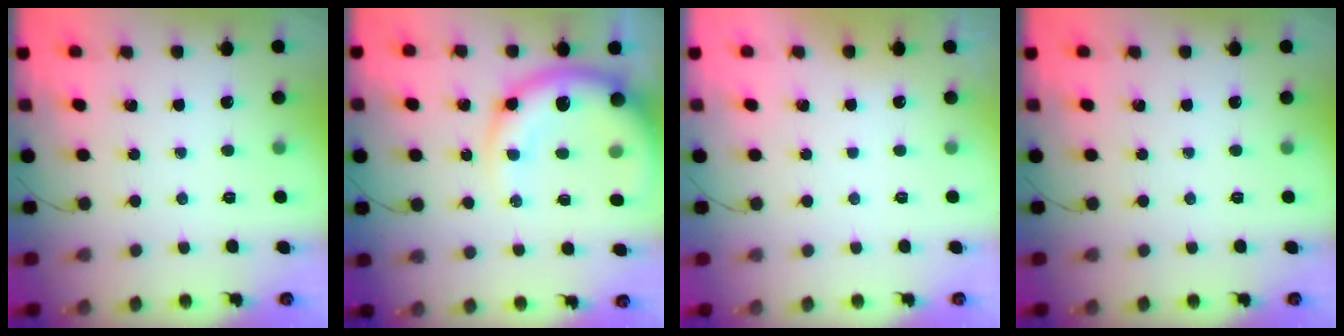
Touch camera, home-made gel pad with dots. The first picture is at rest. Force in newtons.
{"total": 16.0, "press": 15.5, "slide": 3.8}
{"total": 2.8, "press": 2.8, "slide": 0.1}
{"total": 0.0}